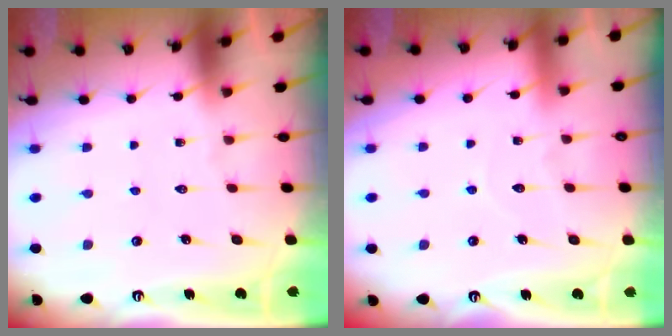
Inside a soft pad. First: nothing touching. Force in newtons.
{"total": 4.8, "press": 4.8, "slide": 0.5}